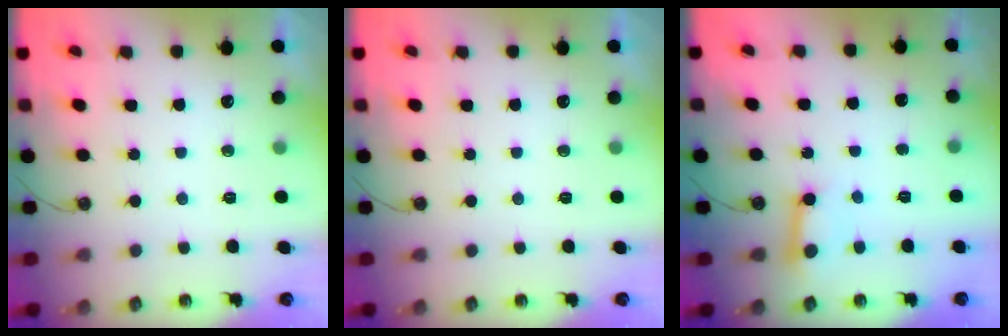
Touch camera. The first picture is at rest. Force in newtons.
{"total": 0.0}
{"total": 7.4, "press": 7.3, "slide": 0.7}